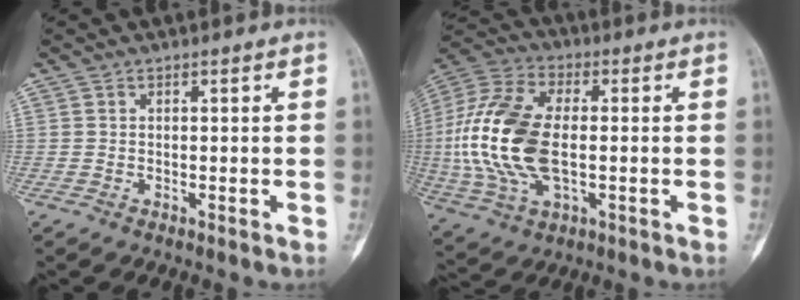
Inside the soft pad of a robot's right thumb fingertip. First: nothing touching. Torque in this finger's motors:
{"motor_torque": [2.16, 1.96, 1.42, -1.36, 0.40]}